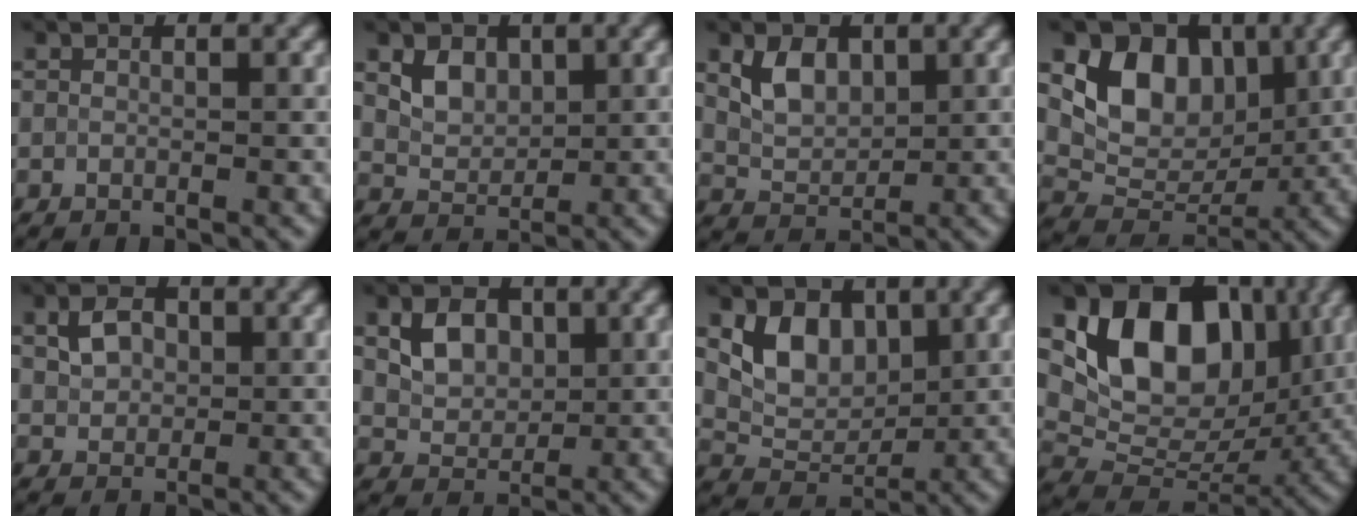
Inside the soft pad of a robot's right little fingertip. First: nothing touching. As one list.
[{"total": 2.8, "force": [1.2, 2.1, 1.5], "torque": [-0.032, -0.005, 0.022]}, {"total": 3.5, "force": [1.4, 2.4, 2.2], "torque": [-0.044, -0.002, 0.028]}, {"total": 7.6, "force": [2.3, 5.6, 4.5], "torque": [-0.066, -0.008, 0.036]}, {"total": 3.0, "force": [0.8, 2.3, 1.8], "torque": [-0.038, 0.004, 0.012]}, {"total": 4.1, "force": [1.2, 3.0, 2.4], "torque": [-0.050, -0.001, 0.021]}, {"total": 4.9, "force": [1.8, 3.4, 2.9], "torque": [-0.055, -0.008, 0.033]}, {"total": 12.4, "force": [3.9, 8.5, 8.1], "torque": [-0.123, -0.001, 0.062]}]